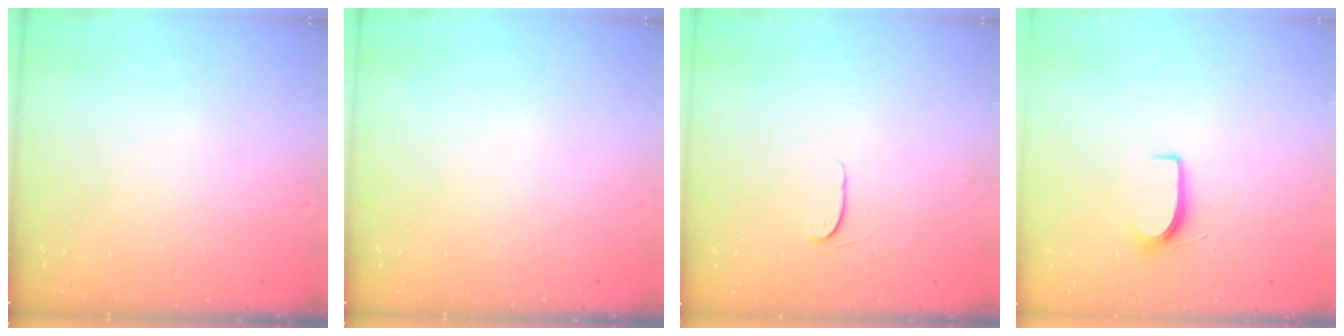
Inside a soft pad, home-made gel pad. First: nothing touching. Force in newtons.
{"total": 0.0}
{"total": 4.3, "press": 4.3, "slide": 0.5}
{"total": 6.1, "press": 6.1, "slide": 0.6}